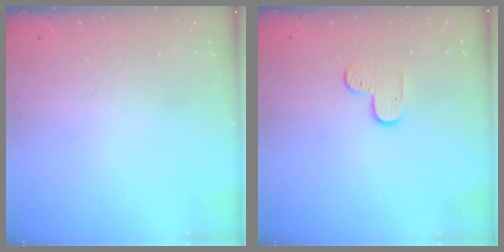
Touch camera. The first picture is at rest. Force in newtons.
{"total": 3.8, "press": 3.8, "slide": 0.4}